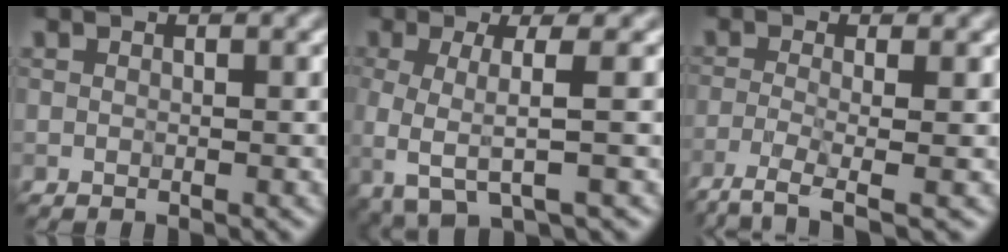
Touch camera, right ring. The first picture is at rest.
{"total": 4.6, "force": [-0.7, 1.2, 4.4], "torque": [-0.081, -0.012, -0.018]}
{"total": 4.5, "force": [-2.4, 1.0, 3.6], "torque": [-0.062, -0.007, -0.058]}